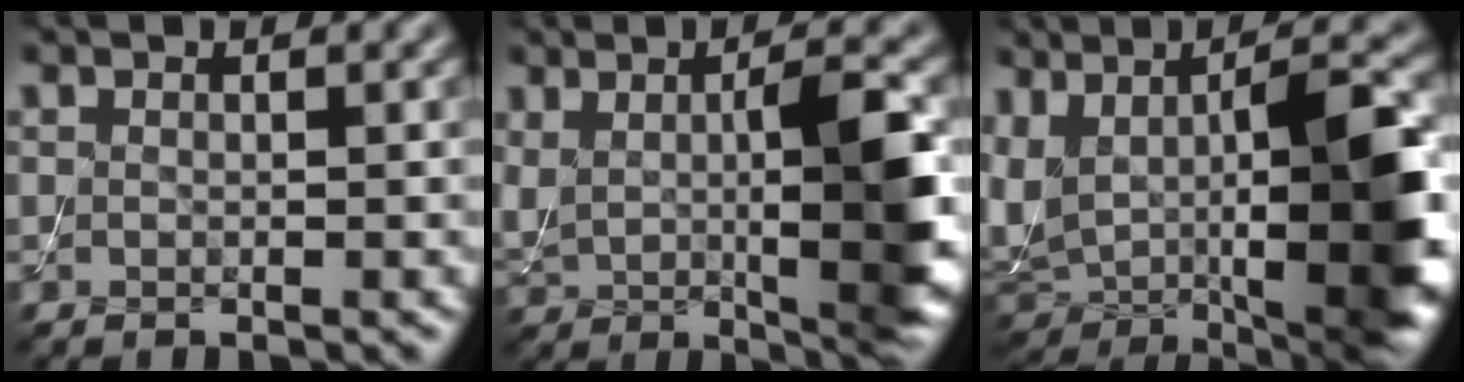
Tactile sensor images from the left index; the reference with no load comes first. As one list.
[{"total": 9.4, "force": [1.0, 3.0, 8.8], "torque": [-0.149, -0.007, 0.023]}, {"total": 13.3, "force": [0.3, 5.9, 11.9], "torque": [-0.208, -0.016, 0.016]}]